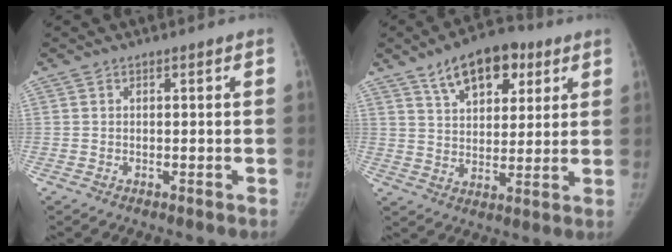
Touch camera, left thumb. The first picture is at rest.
{"total": 13.1, "force": [7.2, 7.2, 8.3], "torque": [-0.092, -0.021, 0.114]}